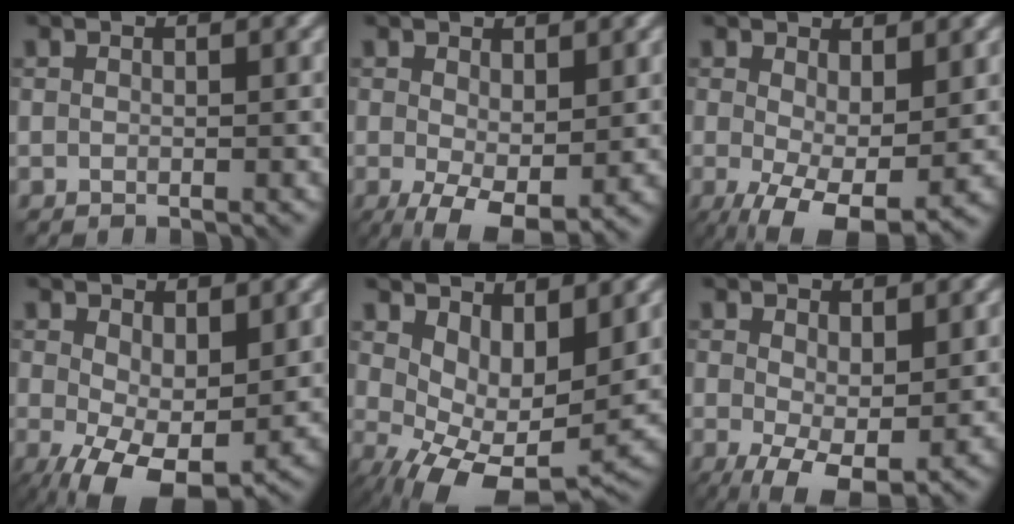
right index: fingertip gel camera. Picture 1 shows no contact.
{"total": 5.5, "force": [-0.9, 2.6, 4.7], "torque": [-0.098, -0.018, -0.007]}
{"total": 7.6, "force": [-1.5, 3.6, 6.5], "torque": [-0.129, -0.024, -0.011]}
{"total": 8.3, "force": [-1.9, 4.2, 6.9], "torque": [-0.132, -0.022, -0.019]}
{"total": 7.4, "force": [1.0, 3.7, 6.3], "torque": [-0.109, -0.020, 0.025]}
{"total": 6.2, "force": [-0.8, 3.0, 5.4], "torque": [-0.109, -0.020, -0.004]}